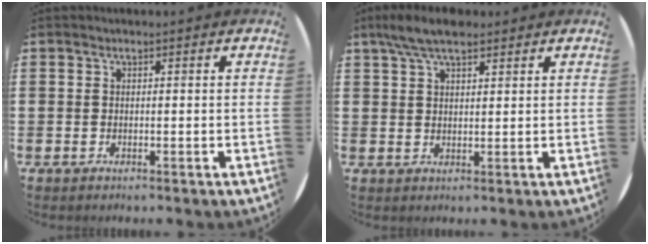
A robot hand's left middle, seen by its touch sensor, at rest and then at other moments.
{"total": 5.6, "force": [4.2, 1.9, 3.1], "torque": [-0.061, 0.002, 0.076]}